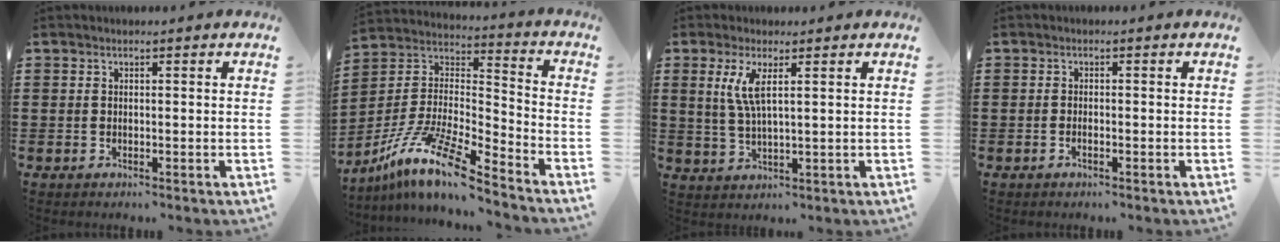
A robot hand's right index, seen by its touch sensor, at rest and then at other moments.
{"total": 12.2, "force": [-9.2, 1.8, 7.8], "torque": [-0.168, 0.004, -0.185]}
{"total": 4.8, "force": [1.7, 1.0, 4.4], "torque": [-0.100, -0.003, 0.024]}
{"total": 0.8, "force": [-0.6, 0.1, 0.5], "torque": [-0.010, -0.004, -0.010]}